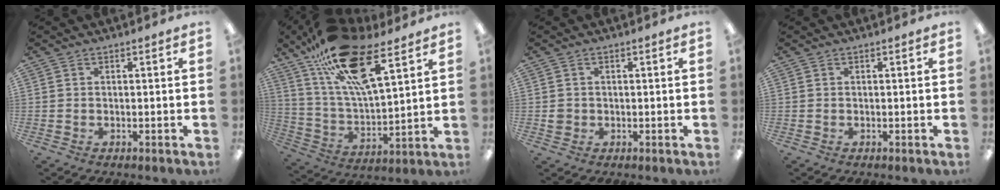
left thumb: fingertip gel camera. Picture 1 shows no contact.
{"total": 23.2, "force": [13.6, 9.0, 16.5], "torque": [-0.287, -0.053, 0.236]}
{"total": 2.0, "force": [0.0, 1.9, 0.6], "torque": [-0.003, 0.003, -0.004]}
{"total": 0.0}